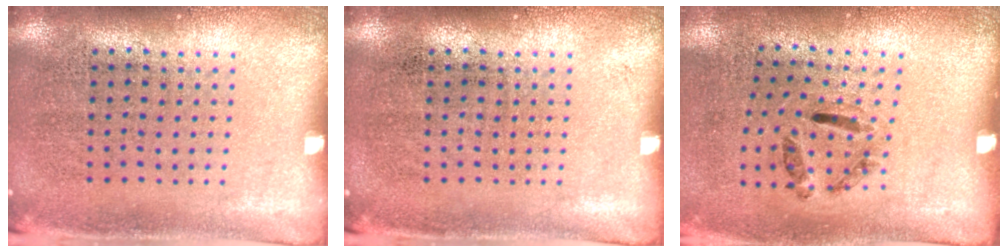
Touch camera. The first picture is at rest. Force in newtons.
{"total": 0.0}
{"total": 1.4, "press": 0.8, "slide": 1.2}